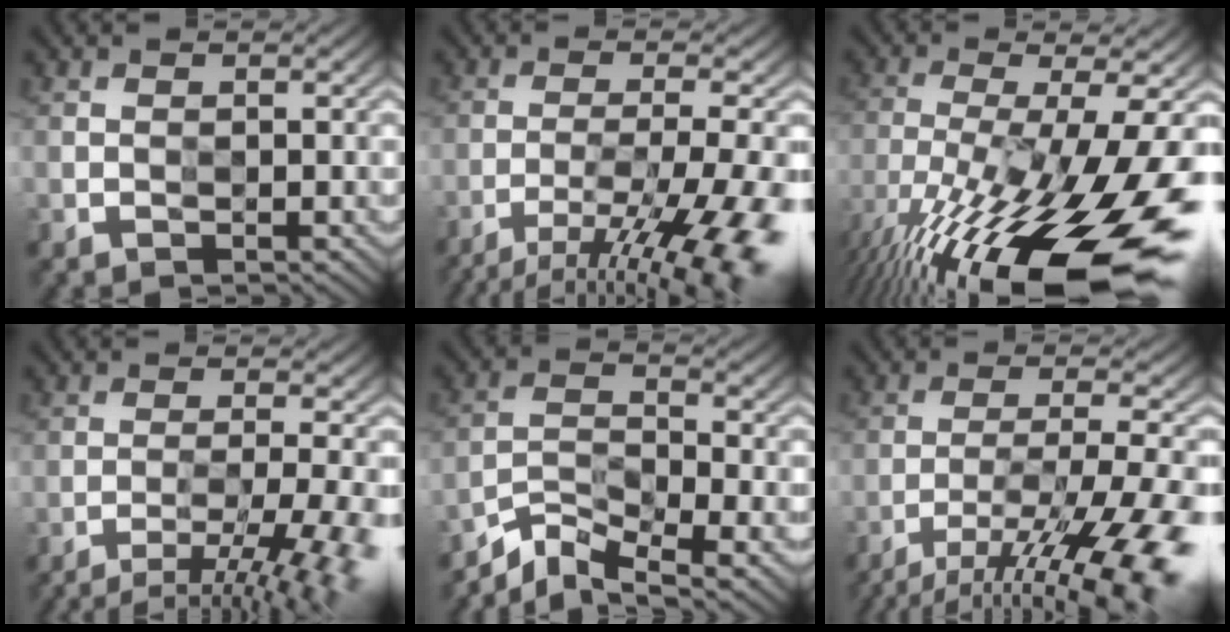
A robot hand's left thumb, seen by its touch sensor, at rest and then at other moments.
{"total": 13.8, "force": [-9.1, 2.7, 10.0], "torque": [-0.167, -0.017, -0.127]}
{"total": 19.2, "force": [-9.9, 5.3, 15.5], "torque": [-0.285, -0.008, -0.169]}
{"total": 10.1, "force": [-6.4, 1.7, 7.7], "torque": [-0.120, -0.002, -0.088]}
{"total": 7.0, "force": [-5.2, 1.9, 4.3], "torque": [-0.084, -0.010, -0.104]}
{"total": 15.4, "force": [-10.3, 3.1, 11.0], "torque": [-0.193, -0.022, -0.152]}